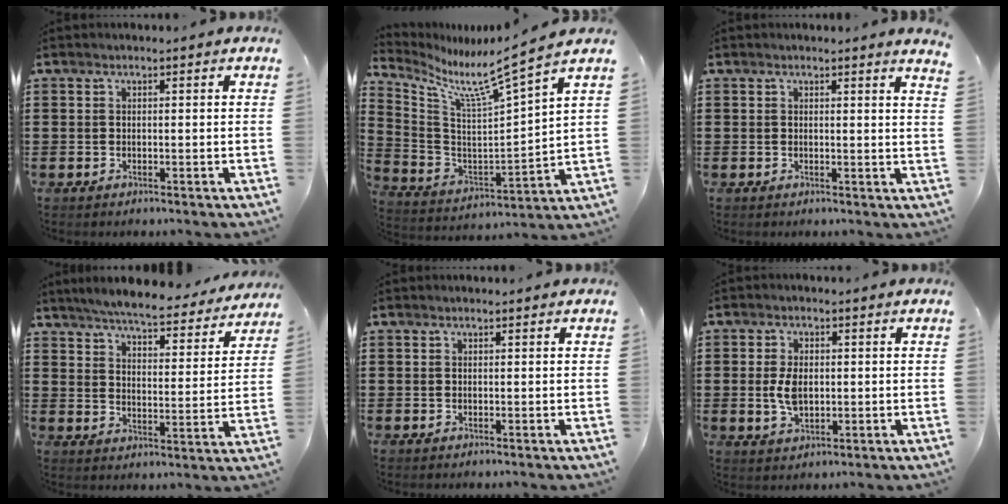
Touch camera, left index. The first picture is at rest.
{"total": 8.4, "force": [6.9, -1.2, 4.6], "torque": [-0.114, -0.071, 0.100]}
{"total": 1.3, "force": [1.1, -0.3, 0.6], "torque": [-0.015, -0.004, 0.020]}
{"total": 5.6, "force": [5.4, -0.3, 1.6], "torque": [-0.048, -0.040, 0.089]}
{"total": 0.0}
{"total": 4.9, "force": [0.1, 2.8, 4.0], "torque": [-0.094, 0.002, -0.002]}